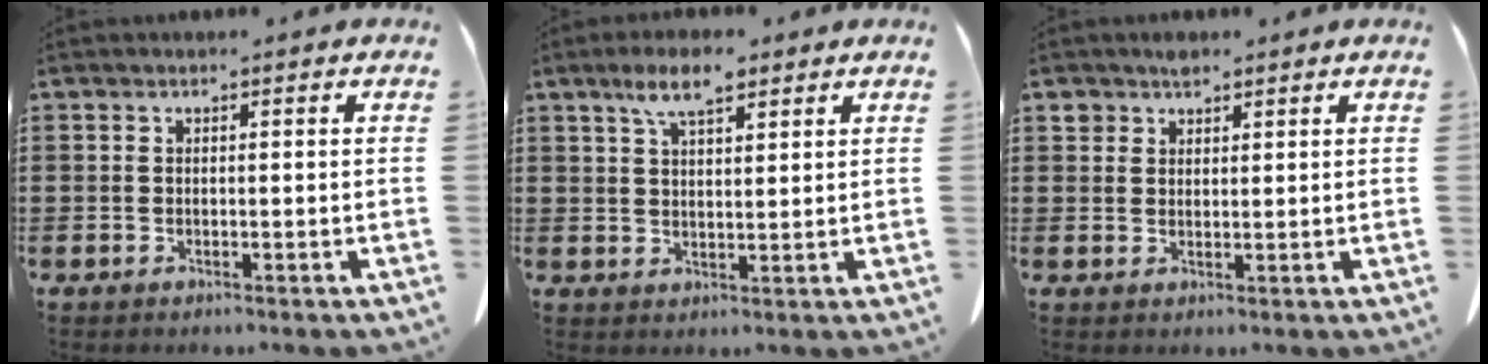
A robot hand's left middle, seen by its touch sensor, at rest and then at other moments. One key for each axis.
{"total": 6.1, "fx": 4.0, "fy": 1.7, "fz": 4.3, "tx": -0.092, "ty": -0.001, "tz": 0.071}
{"total": 2.5, "fx": 2.0, "fy": 1.3, "fz": 0.7, "tx": -0.019, "ty": 0.002, "tz": 0.041}